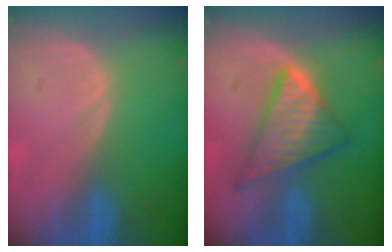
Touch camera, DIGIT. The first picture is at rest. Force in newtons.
{"total": 7.8, "press": 7.8, "slide": 0.4}